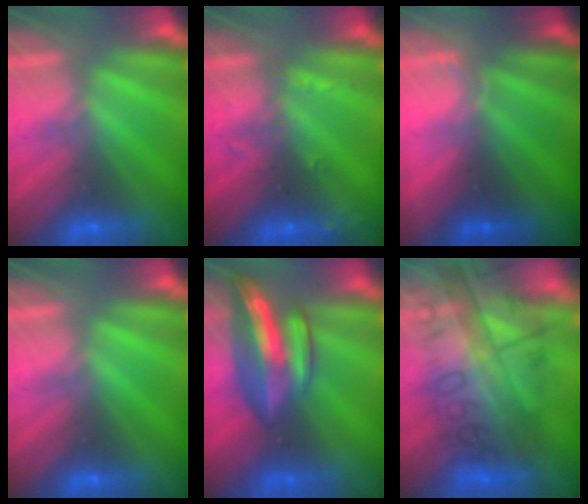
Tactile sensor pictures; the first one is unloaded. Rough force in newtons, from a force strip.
{"total": 2.8}
{"total": 1.6}
{"total": 0.0}
{"total": 7.9}
{"total": 7.1}